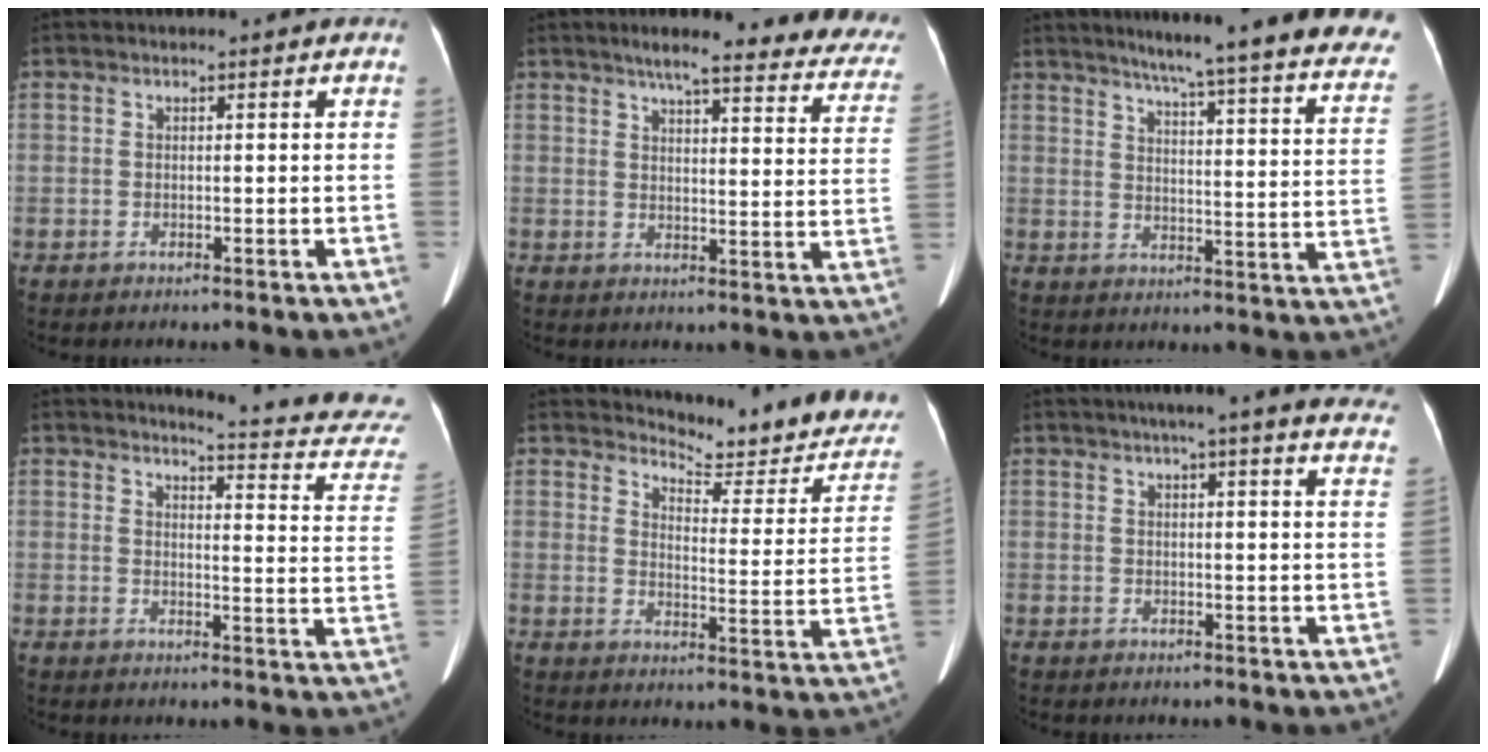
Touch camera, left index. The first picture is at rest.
{"total": 21.9, "force": [19.2, 3.4, 10.0], "torque": [-0.111, -0.030, 0.212]}
{"total": 28.2, "force": [24.7, 0.9, 13.7], "torque": [-0.171, -0.082, 0.288]}
{"total": 13.4, "force": [13.0, -0.1, 3.3], "torque": [-0.031, -0.092, 0.124]}
{"total": 15.9, "force": [15.2, 2.6, 4.0], "torque": [-0.044, -0.079, 0.167]}
{"total": 19.6, "force": [17.1, 0.8, 9.5], "torque": [-0.124, -0.018, 0.189]}